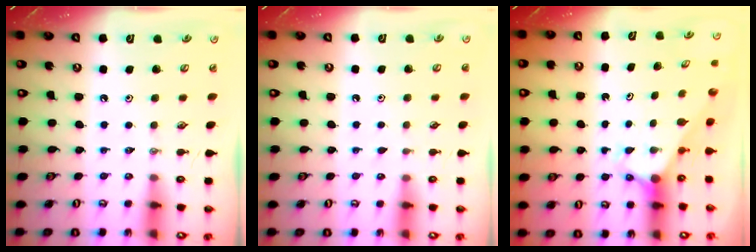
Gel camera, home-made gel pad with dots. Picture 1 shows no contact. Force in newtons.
{"total": 2.0, "press": 2.0, "slide": 0.2}
{"total": 2.8, "press": 2.8, "slide": 0.1}